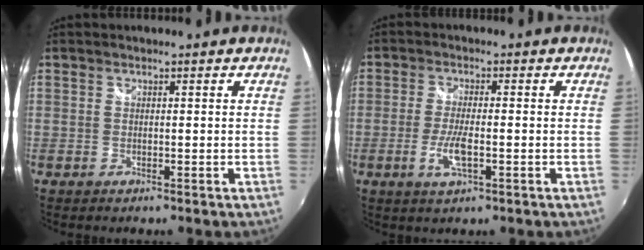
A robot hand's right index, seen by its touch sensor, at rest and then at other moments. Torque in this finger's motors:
{"motor_torque": [0.66, -0.10, 0.16, 0.04]}